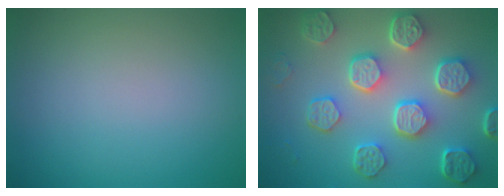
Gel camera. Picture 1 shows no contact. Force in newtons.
{"total": 8.0, "press": 6.1, "slide": 5.2}